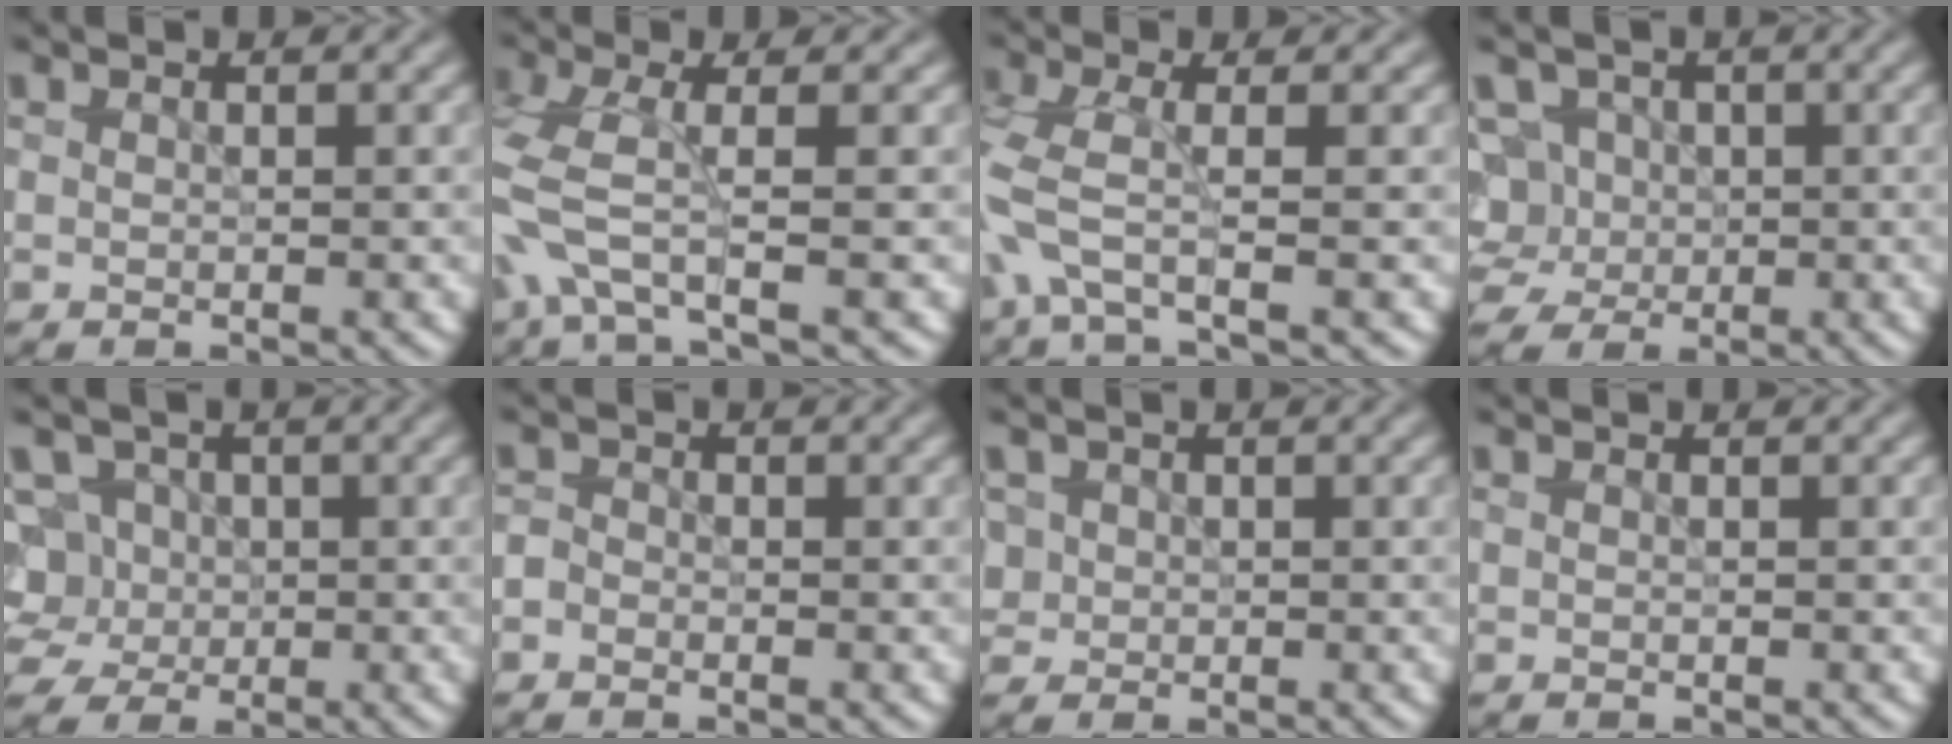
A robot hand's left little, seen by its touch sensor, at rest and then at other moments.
{"total": 5.1, "force": [-1.5, 1.7, 4.6], "torque": [-0.117, -0.005, -0.039]}
{"total": 4.4, "force": [-1.4, 1.2, 3.9], "torque": [-0.094, -0.006, -0.037]}
{"total": 6.8, "force": [1.5, 5.8, 3.2], "torque": [-0.048, 0.036, -0.001]}
{"total": 7.7, "force": [1.2, 6.7, 3.7], "torque": [-0.059, 0.040, -0.016]}
{"total": 1.4, "force": [-0.9, 1.0, 0.4], "torque": [-0.004, 0.006, -0.019]}
{"total": 2.3, "force": [0.5, 2.2, 0.6], "torque": [0.000, 0.018, 0.000]}
{"total": 0.0}